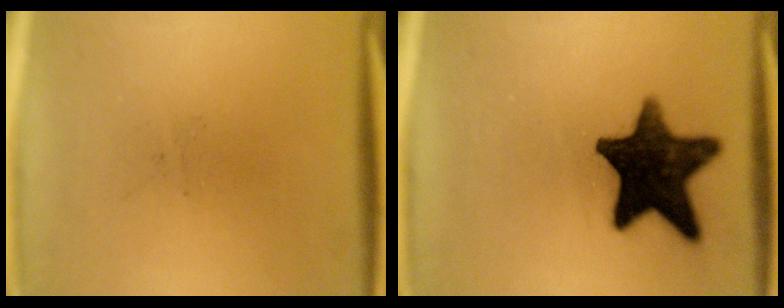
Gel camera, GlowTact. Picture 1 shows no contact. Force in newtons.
{"total": 15.3}